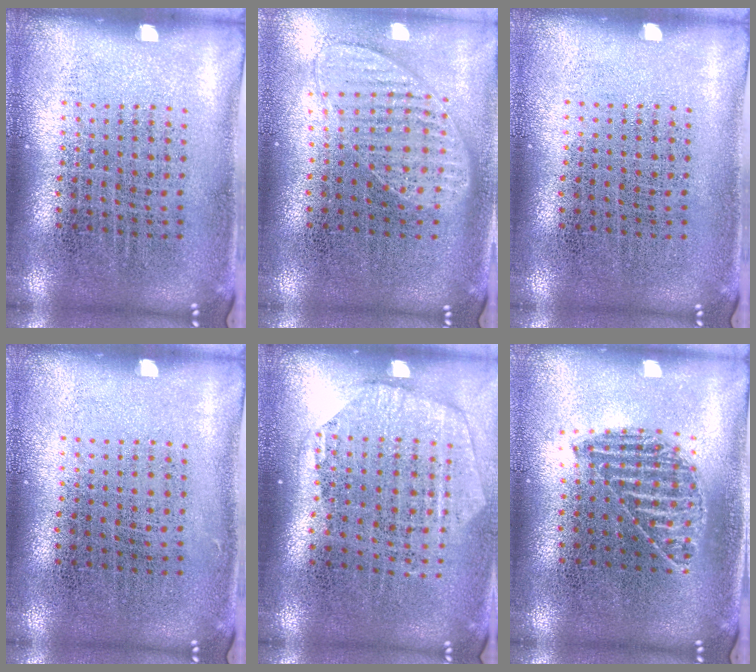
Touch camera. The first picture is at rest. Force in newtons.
{"total": 1.0, "press": 1.0, "slide": 0.2}
{"total": 0.0}
{"total": 0.0}
{"total": 1.8, "press": 1.6, "slide": 0.8}
{"total": 1.2, "press": 1.1, "slide": 0.5}